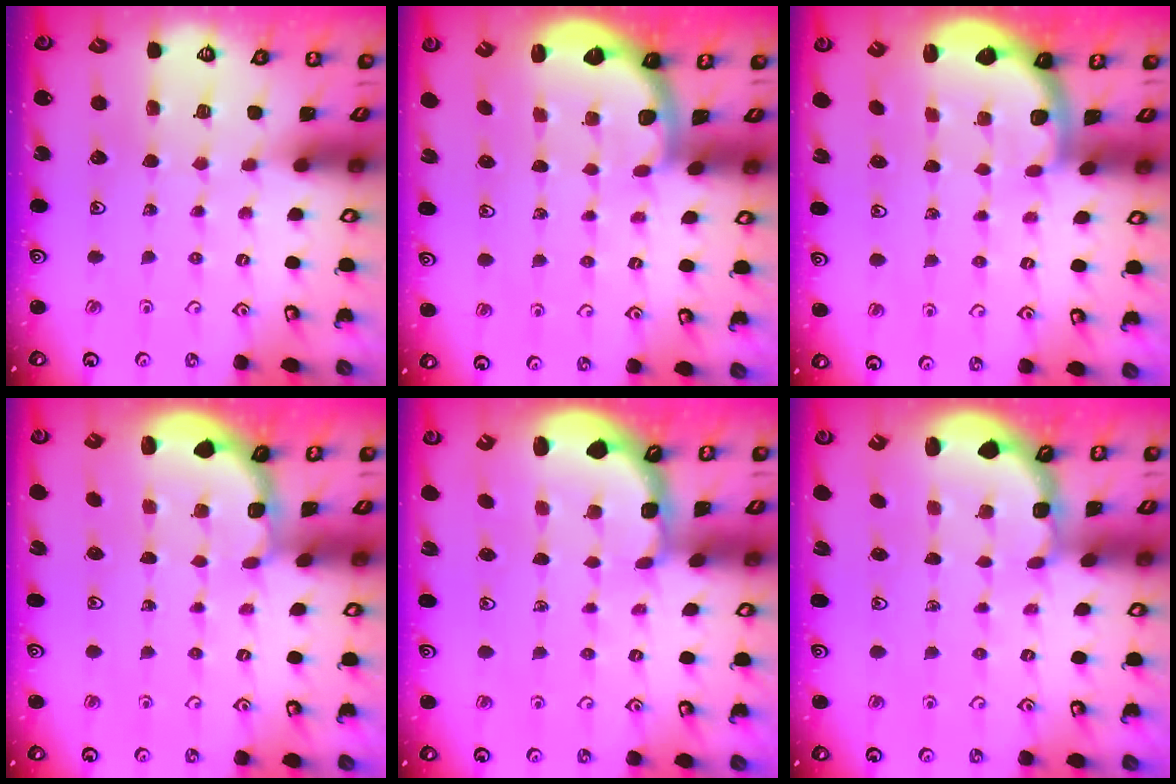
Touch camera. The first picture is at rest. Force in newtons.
{"total": 2.2, "press": 2.1, "slide": 0.8}
{"total": 2.1, "press": 2.0, "slide": 0.8}
{"total": 1.9, "press": 1.8, "slide": 0.8}
{"total": 2.4, "press": 2.1, "slide": 1.2}
{"total": 2.7, "press": 2.0, "slide": 1.7}